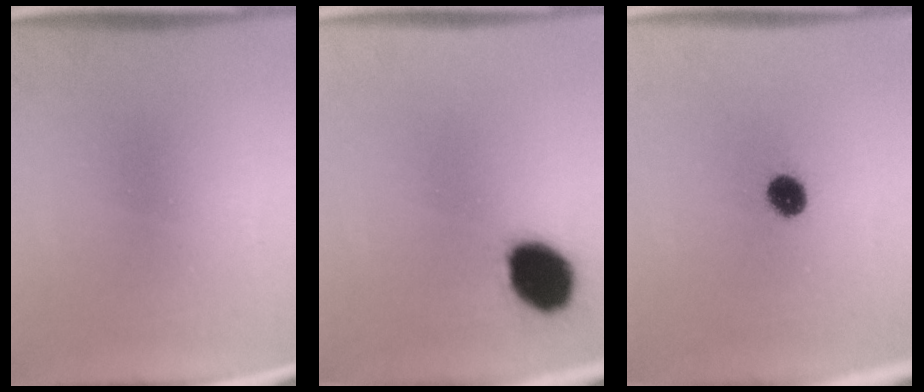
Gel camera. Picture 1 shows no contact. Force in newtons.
{"total": 13.3}
{"total": 5.6}